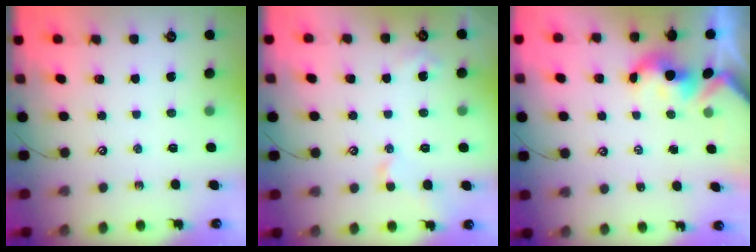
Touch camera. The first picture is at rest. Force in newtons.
{"total": 3.1, "press": 3.0, "slide": 0.7}
{"total": 1.7, "press": 1.7, "slide": 0.2}